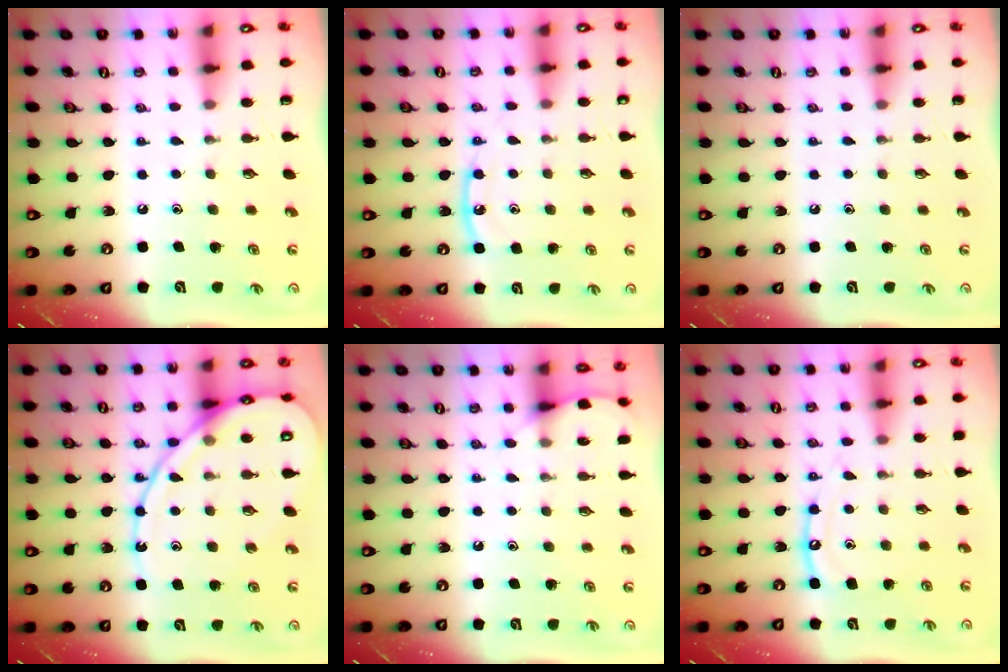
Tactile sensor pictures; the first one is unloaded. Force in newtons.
{"total": 9.1, "press": 9.1, "slide": 0.8}
{"total": 0.0}
{"total": 14.9, "press": 14.9, "slide": 1.3}
{"total": 6.9, "press": 6.9, "slide": 0.7}
{"total": 9.6, "press": 9.6, "slide": 0.8}